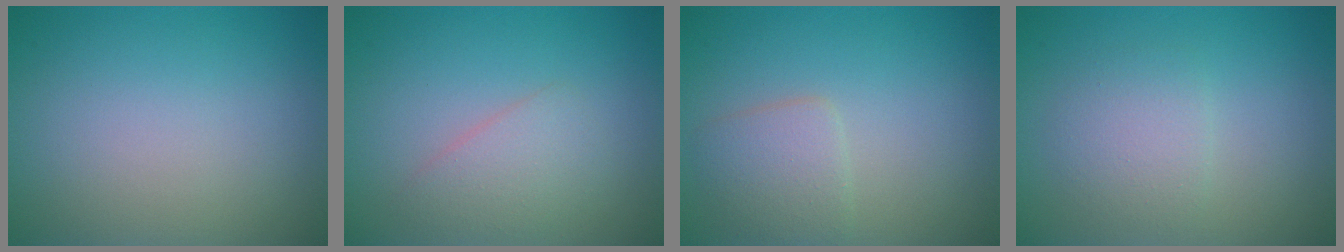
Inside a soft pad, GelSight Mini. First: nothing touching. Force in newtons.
{"total": 2.3, "press": 2.3, "slide": 0.1}
{"total": 2.5, "press": 2.5, "slide": 0.1}
{"total": 2.3, "press": 2.3, "slide": 0.0}